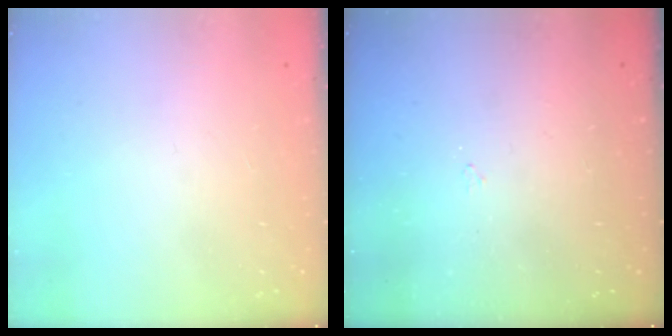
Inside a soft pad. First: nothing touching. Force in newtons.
{"total": 2.9, "press": 2.9, "slide": 0.5}